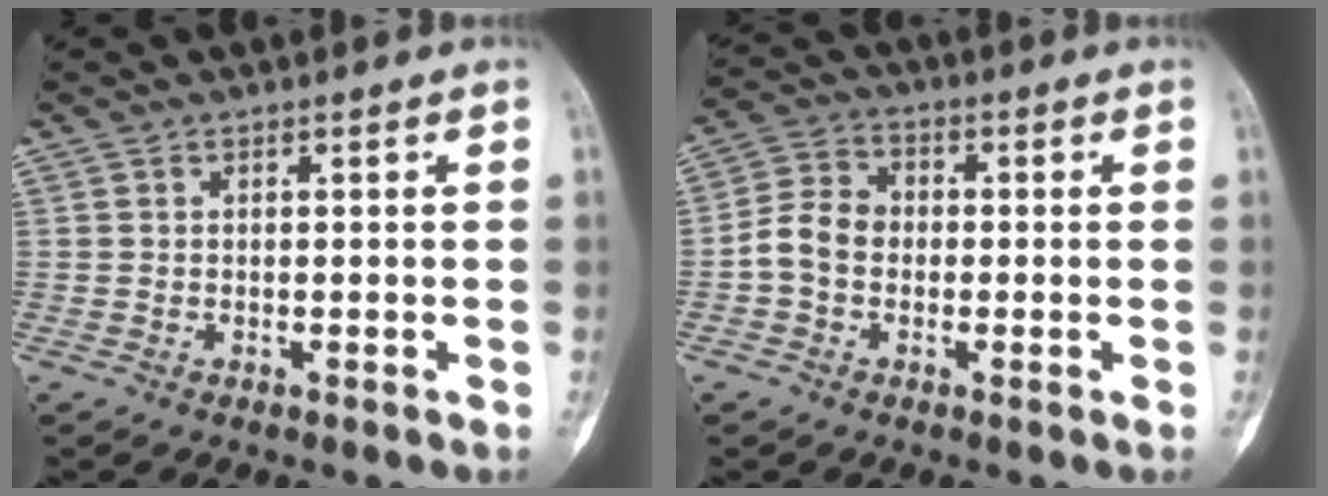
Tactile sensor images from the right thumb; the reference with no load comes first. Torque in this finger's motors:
{"motor_torque": [0.34, 0.28, 0.42, -0.43, 0.03]}